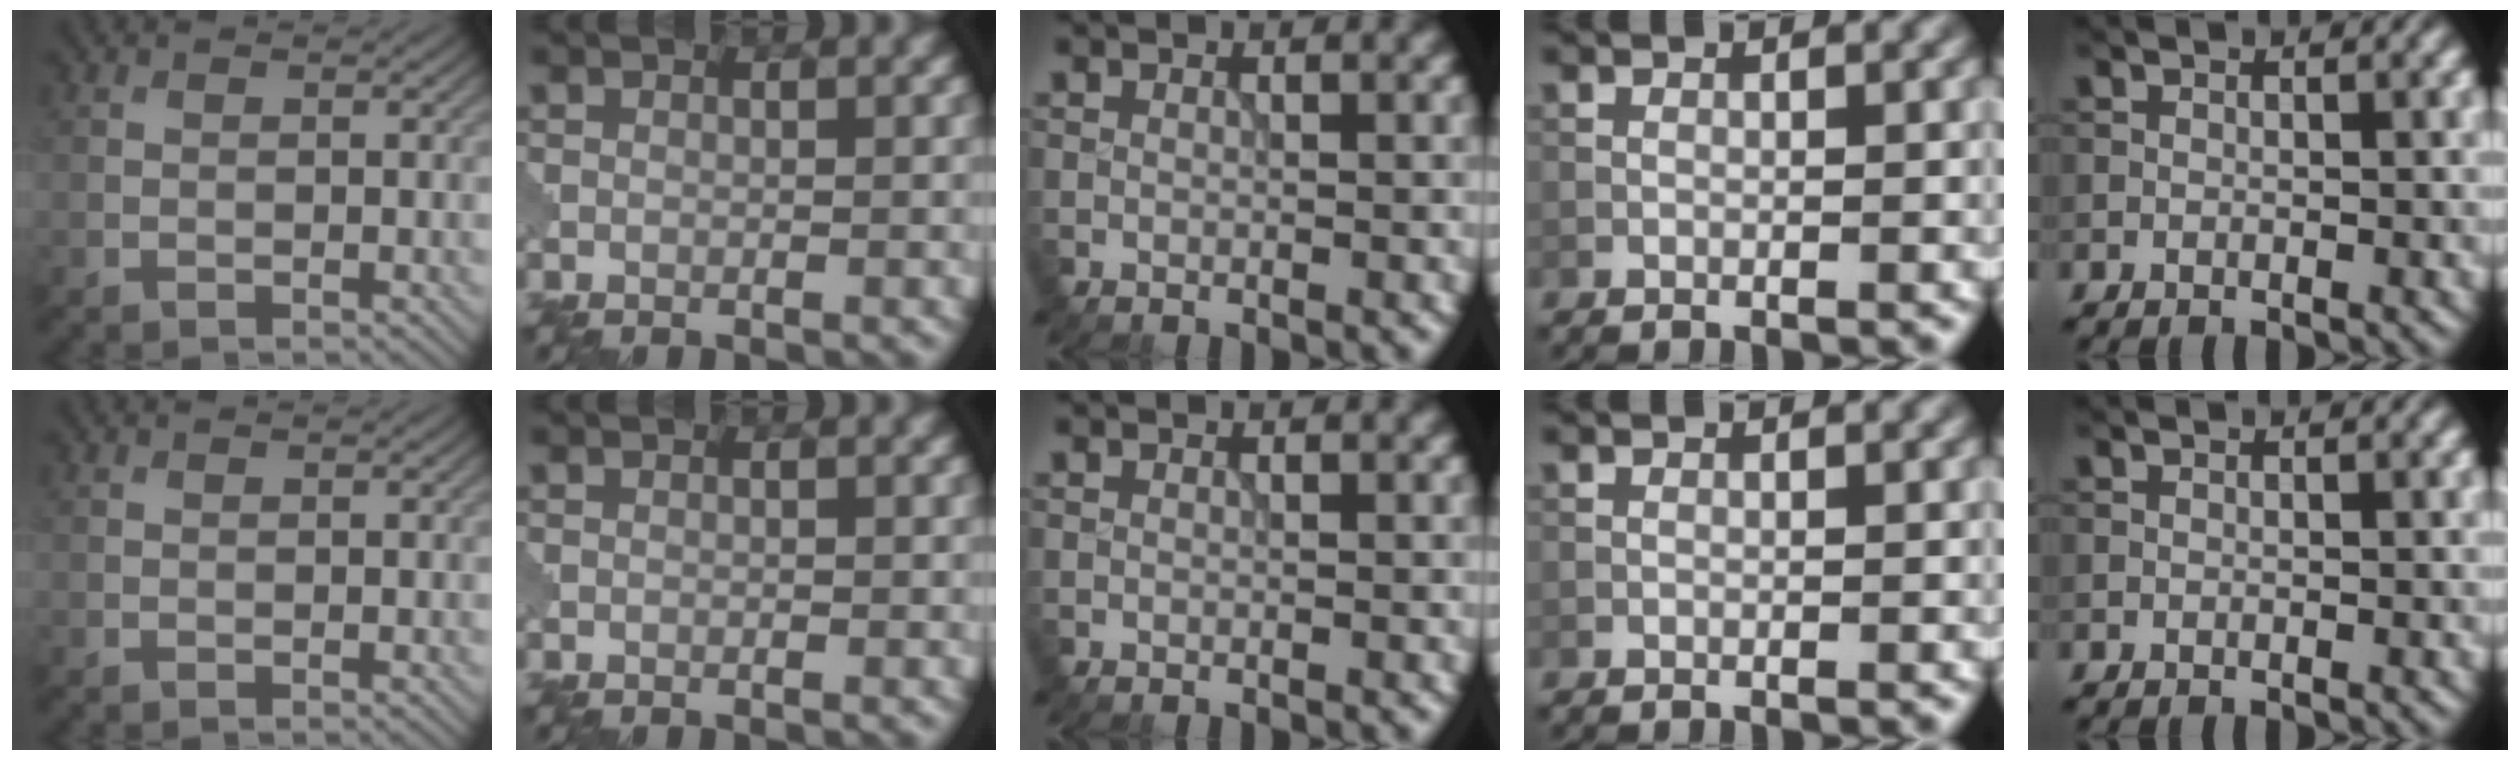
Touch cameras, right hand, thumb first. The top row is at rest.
{}